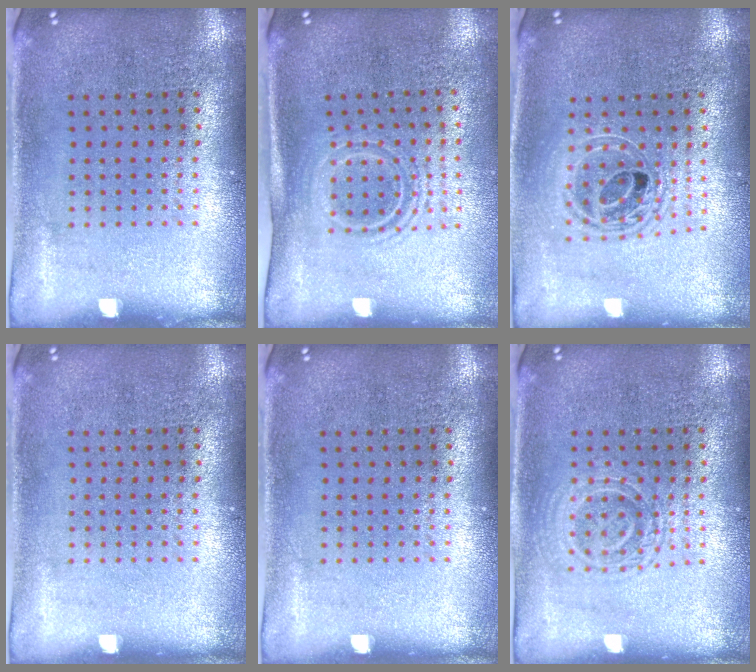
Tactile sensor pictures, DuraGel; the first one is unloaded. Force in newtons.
{"total": 1.5, "press": 1.1, "slide": 1.0}
{"total": 1.6, "press": 1.3, "slide": 0.9}
{"total": 0.0}
{"total": 0.0}
{"total": 1.1, "press": 1.0, "slide": 0.3}